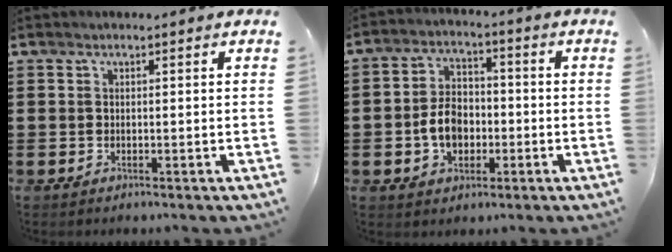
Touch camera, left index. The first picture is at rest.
{"total": 6.5, "force": [-1.5, 4.6, 4.3], "torque": [-0.088, 0.005, -0.033]}